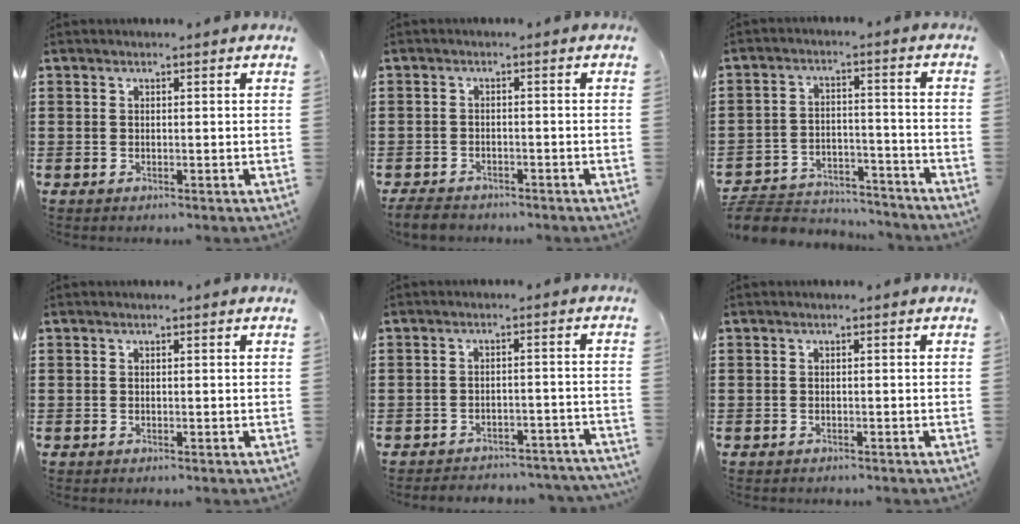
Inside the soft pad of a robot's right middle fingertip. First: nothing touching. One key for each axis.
{"total": 2.7, "fx": -2.6, "fy": 0.8, "fz": 0.4, "tx": -0.017, "ty": 0.000, "tz": -0.057}
{"total": 6.7, "fx": -6.5, "fy": 1.3, "fz": 1.1, "tx": -0.023, "ty": 0.016, "tz": -0.130}
{"total": 0.0}
{"total": 3.2, "fx": -3.2, "fy": 0.4, "fz": 0.0, "tx": -0.004, "ty": 0.002, "tz": -0.070}
{"total": 0.6, "fx": -0.6, "fy": 0.1, "fz": 0.0, "tx": -0.001, "ty": 0.002, "tz": -0.013}